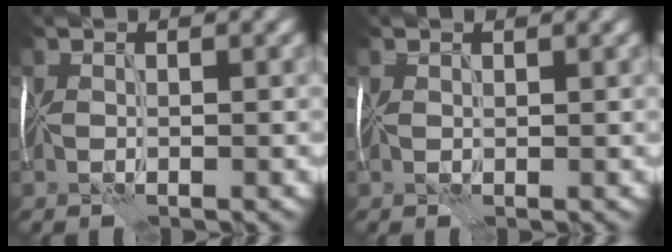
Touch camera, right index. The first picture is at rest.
{"total": 0.0}